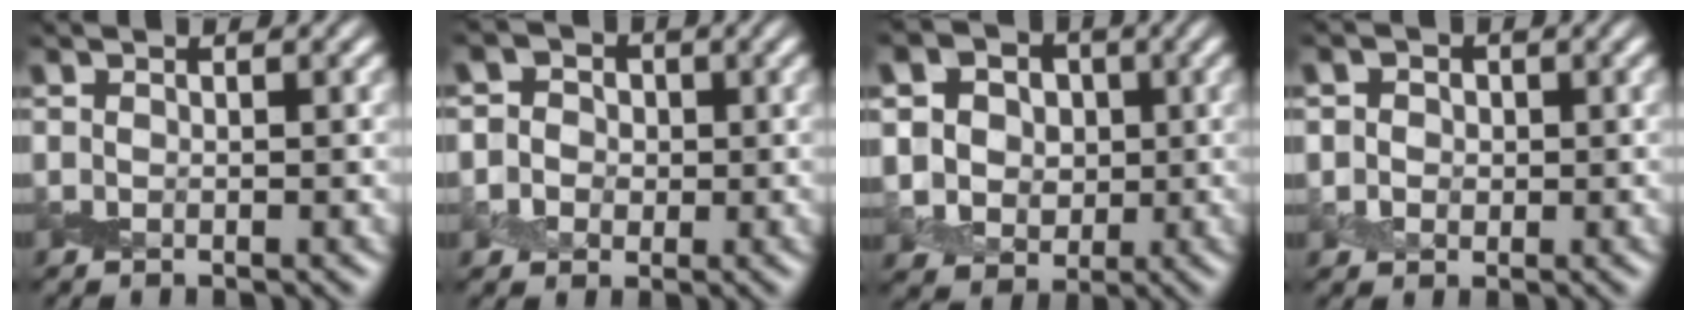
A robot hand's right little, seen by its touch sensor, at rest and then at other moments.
{"total": 4.5, "force": [0.6, 4.1, 1.6], "torque": [-0.004, 0.023, -0.012]}
{"total": 8.6, "force": [2.3, 7.3, 3.9], "torque": [-0.087, 0.023, 0.026]}
{"total": 2.5, "force": [0.4, 2.3, 1.0], "torque": [-0.002, 0.005, -0.001]}